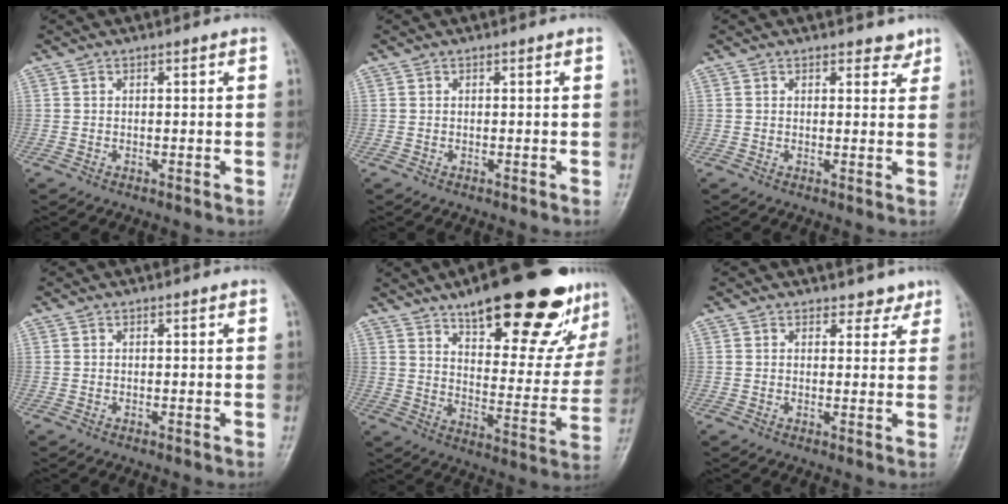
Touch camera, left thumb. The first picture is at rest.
{"total": 0.0}
{"total": 2.4, "force": [2.0, 1.3, 0.7], "torque": [0.010, -0.011, 0.022]}
{"total": 0.0}
{"total": 27.0, "force": [17.5, 8.9, 18.6], "torque": [-0.215, -0.064, 0.251]}
{"total": 2.8, "force": [2.2, 1.6, 0.1], "torque": [0.020, -0.016, 0.020]}